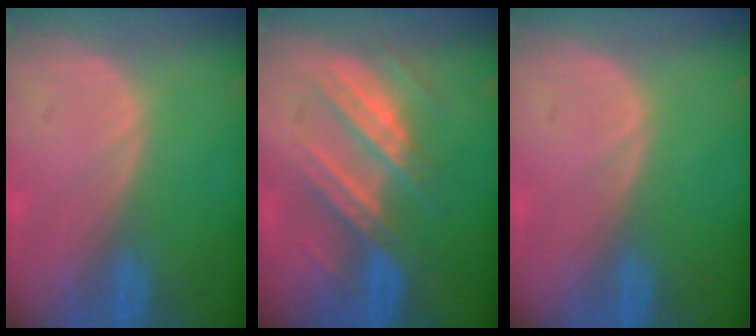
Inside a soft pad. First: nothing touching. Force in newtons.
{"total": 7.3, "press": 7.3, "slide": 0.6}
{"total": 0.0}